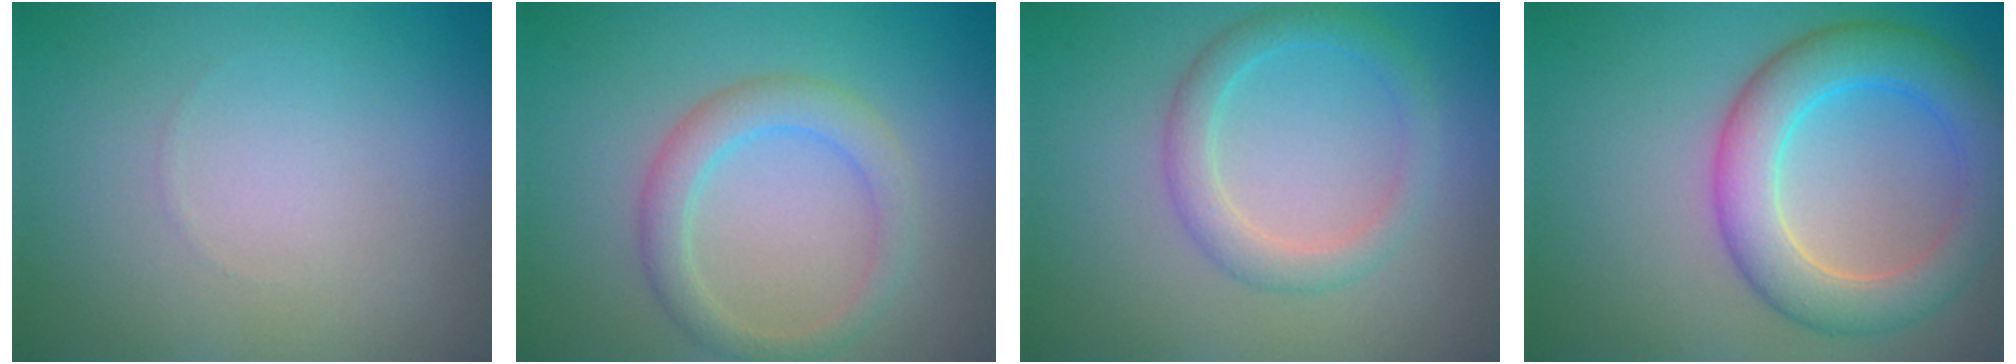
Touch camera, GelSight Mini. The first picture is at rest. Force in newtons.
{"total": 3.1, "press": 3.1, "slide": 0.1}
{"total": 2.7, "press": 2.7, "slide": 0.1}
{"total": 6.2, "press": 6.2, "slide": 0.2}